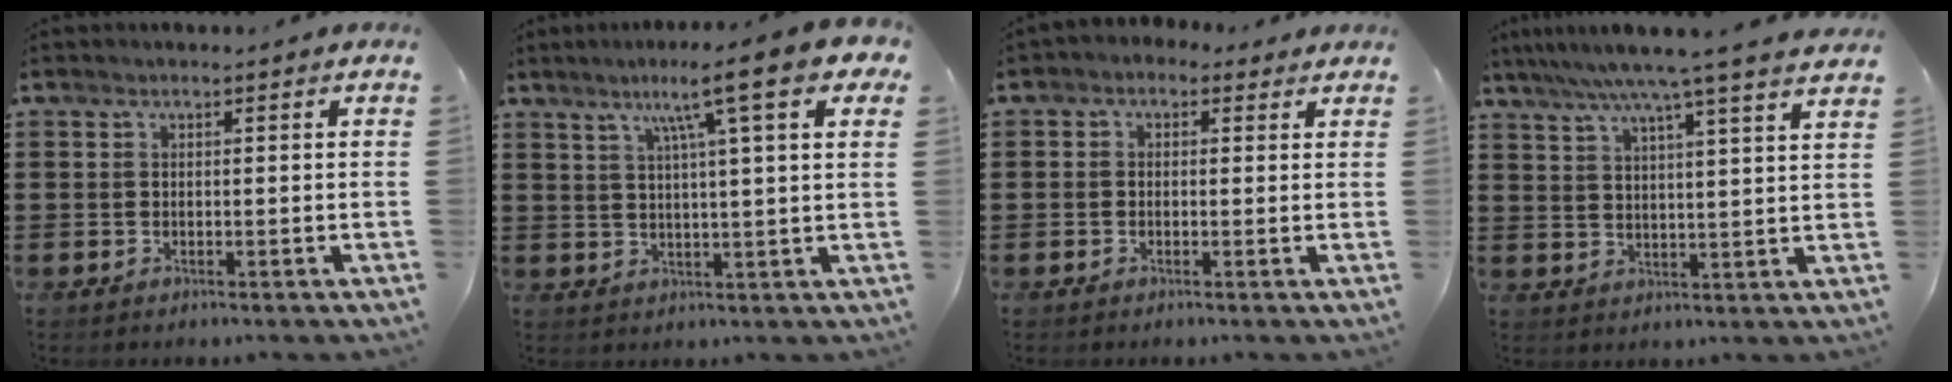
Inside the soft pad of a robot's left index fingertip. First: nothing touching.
{"total": 10.7, "force": [5.7, 0.4, 9.0], "torque": [-0.163, -0.007, 0.087]}
{"total": 1.5, "force": [-0.1, 1.4, 0.4], "torque": [-0.012, 0.009, -0.005]}
{"total": 7.3, "force": [6.0, -1.0, 4.1], "torque": [-0.097, -0.027, 0.102]}